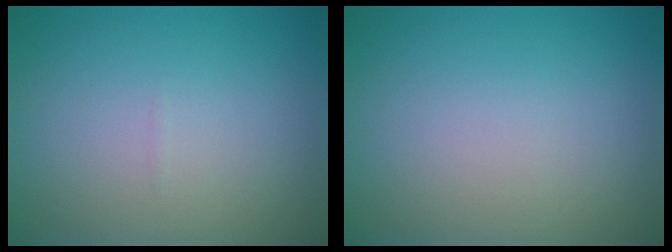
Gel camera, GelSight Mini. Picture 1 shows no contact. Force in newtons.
{"total": 0.0}